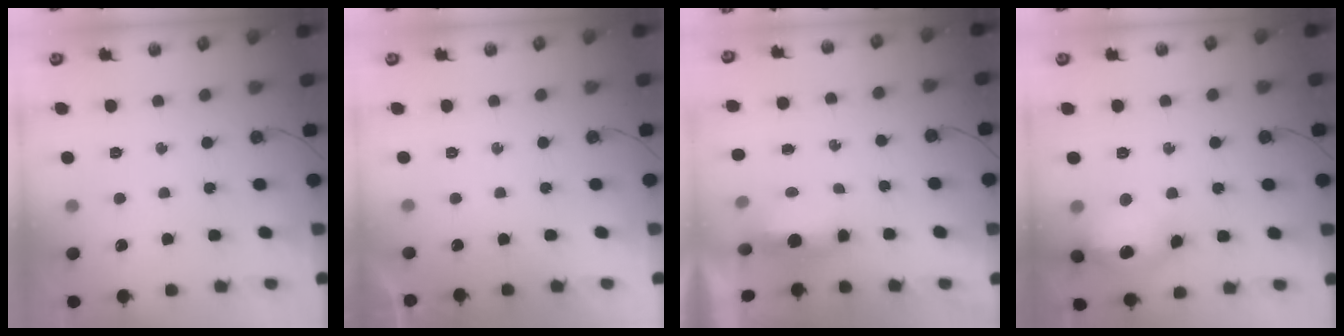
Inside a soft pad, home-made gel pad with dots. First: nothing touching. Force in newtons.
{"total": 0.0}
{"total": 13.6, "press": 6.7, "slide": 11.8}
{"total": 16.8, "press": 16.7, "slide": 1.4}